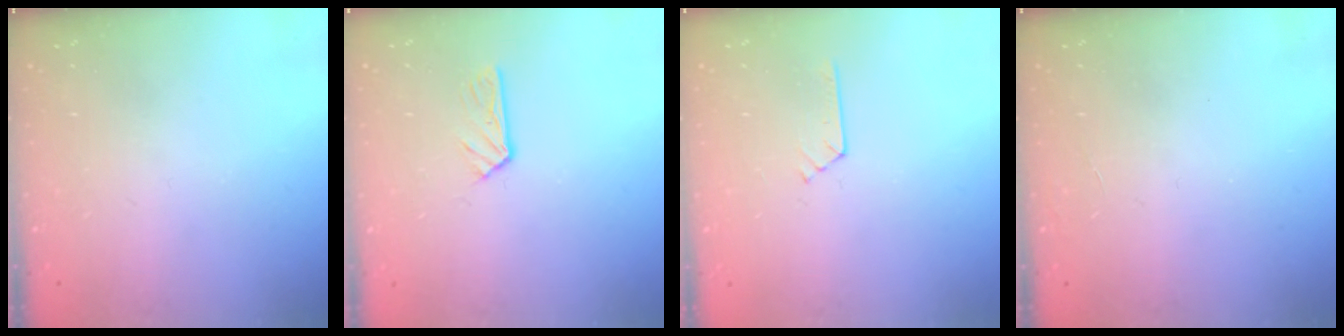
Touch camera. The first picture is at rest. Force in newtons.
{"total": 3.8, "press": 3.8, "slide": 0.3}
{"total": 2.5, "press": 2.5, "slide": 0.3}
{"total": 0.0}